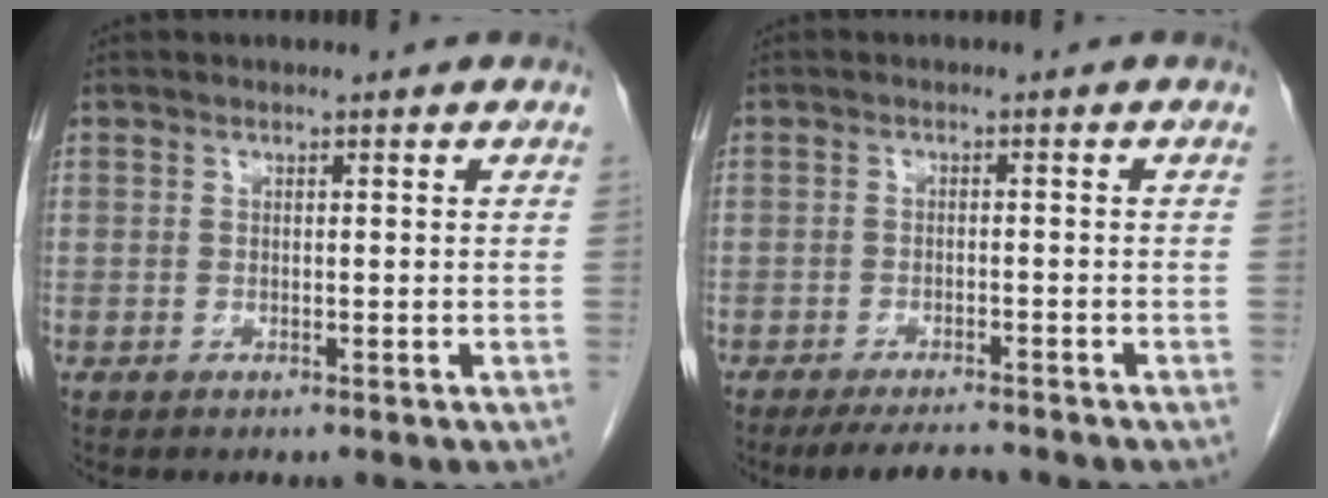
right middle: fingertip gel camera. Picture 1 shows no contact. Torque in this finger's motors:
{"motor_torque": [0.09, -0.07, 0.01, 0.01]}